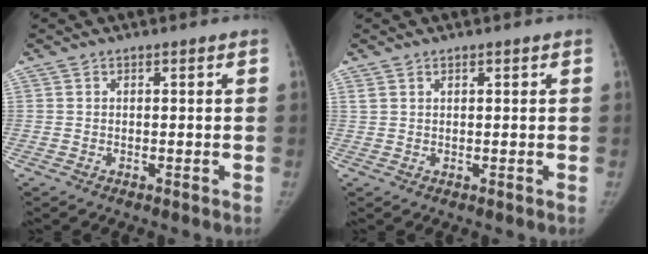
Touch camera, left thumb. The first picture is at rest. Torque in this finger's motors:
{"motor_torque": [1.16, 0.96, 1.06, -1.29, 0.50]}